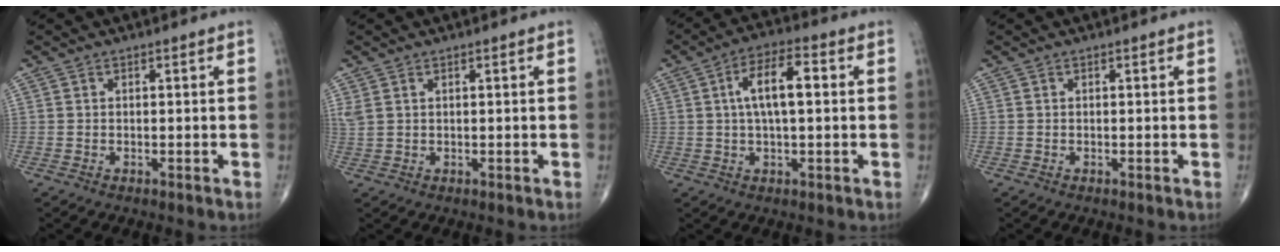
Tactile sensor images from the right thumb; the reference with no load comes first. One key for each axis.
{"total": 1.7, "fx": 0.9, "fy": 0.8, "fz": 1.2, "tx": -0.038, "ty": 0.011, "tz": 0.029}
{"total": 8.8, "fx": 1.3, "fy": 3.4, "fz": 8.0, "tx": -0.140, "ty": 0.020, "tz": 0.016}
{"total": 0.0}